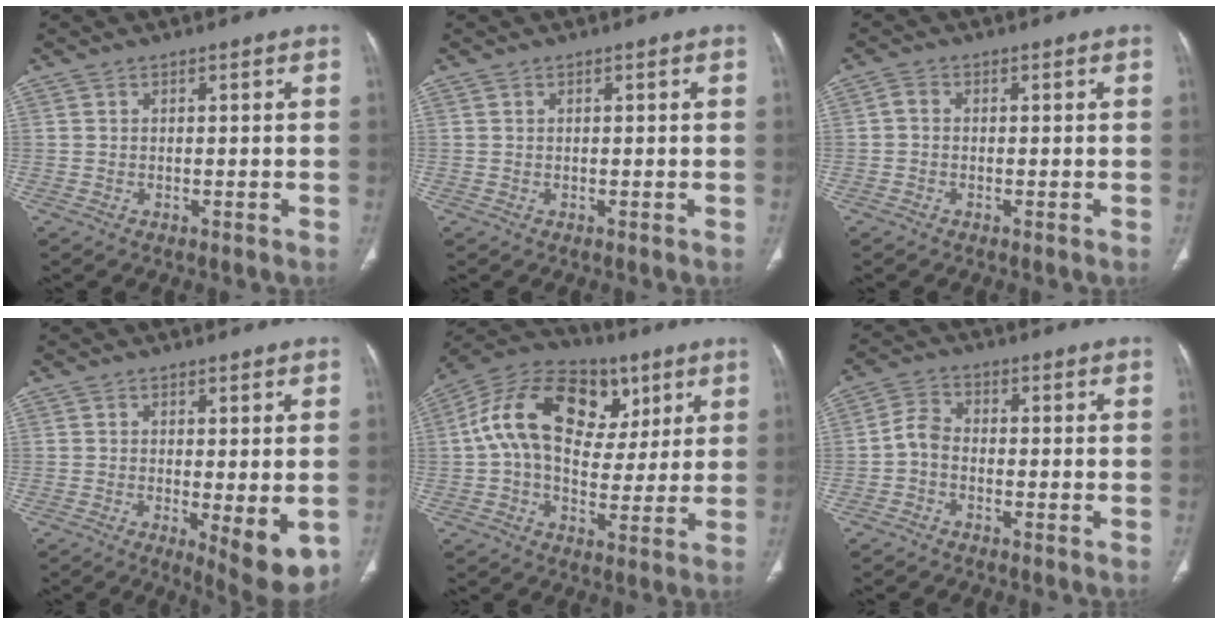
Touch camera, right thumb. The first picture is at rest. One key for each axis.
{"total": 0.0}
{"total": 1.5, "fx": -0.3, "fy": 1.0, "fz": 1.0, "tx": -0.019, "ty": 0.004, "tz": -0.011}
{"total": 8.5, "fx": -2.0, "fy": 2.7, "fz": 7.8, "tx": -0.105, "ty": -0.022, "tz": -0.024}
{"total": 20.5, "fx": 5.8, "fy": 13.8, "fz": 14.1, "tx": -0.223, "ty": 0.015, "tz": 0.087}
{"total": 3.9, "fx": -1.4, "fy": 2.5, "fz": 2.6, "tx": -0.048, "ty": 0.018, "tz": -0.038}